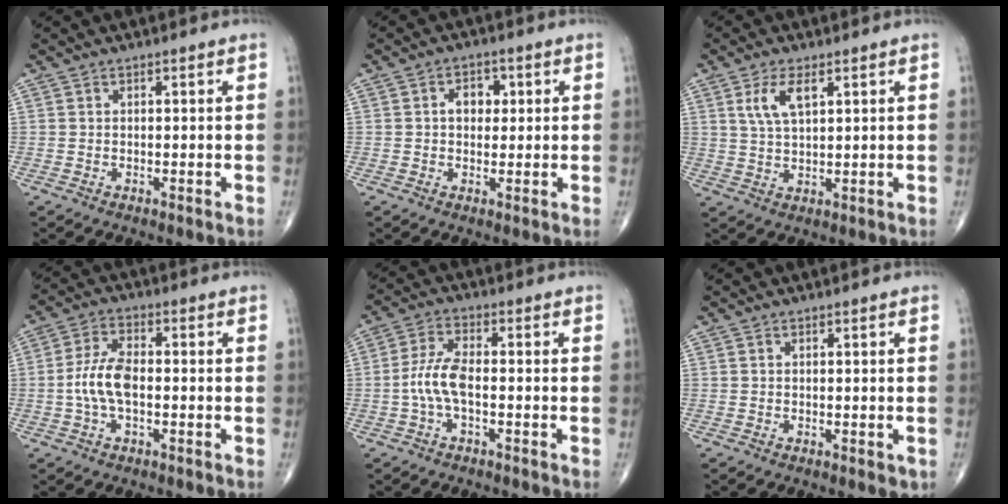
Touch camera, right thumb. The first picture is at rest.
{"total": 4.2, "force": [0.7, 3.1, 2.7], "torque": [-0.021, 0.006, 0.007]}
{"total": 5.8, "force": [2.5, 2.5, 4.6], "torque": [-0.091, -0.006, 0.055]}
{"total": 7.4, "force": [-1.1, 3.6, 6.4], "torque": [-0.139, 0.020, -0.024]}
{"total": 6.2, "force": [-1.4, 2.4, 5.6], "torque": [-0.128, 0.018, -0.031]}
{"total": 1.2, "force": [-0.1, 0.6, 1.0], "torque": [-0.011, -0.003, 0.001]}